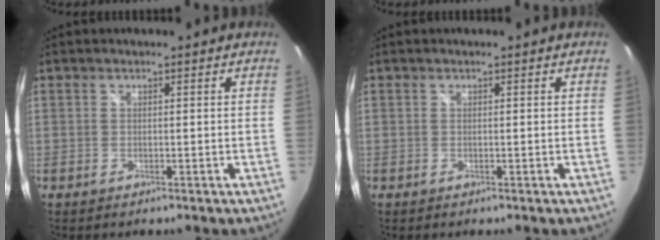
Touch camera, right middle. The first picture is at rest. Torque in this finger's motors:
{"motor_torque": [-0.10, 0.02, -0.01, 0.01]}